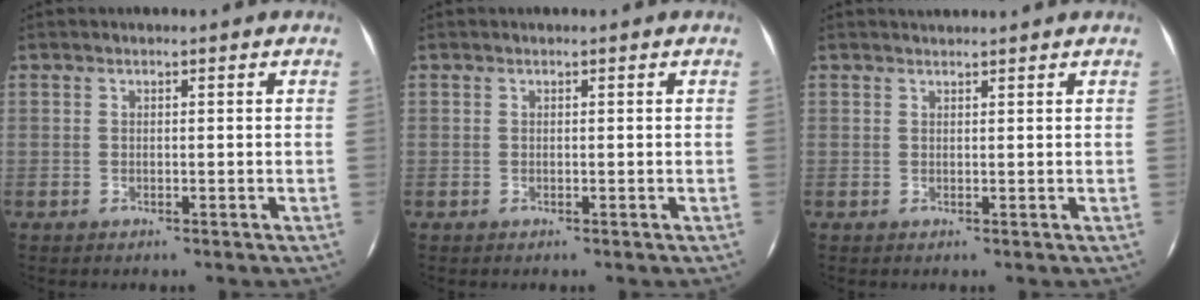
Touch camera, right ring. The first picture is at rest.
{"total": 0.0}
{"total": 1.4, "force": [1.3, -0.2, 0.2], "torque": [-0.010, -0.001, 0.020]}